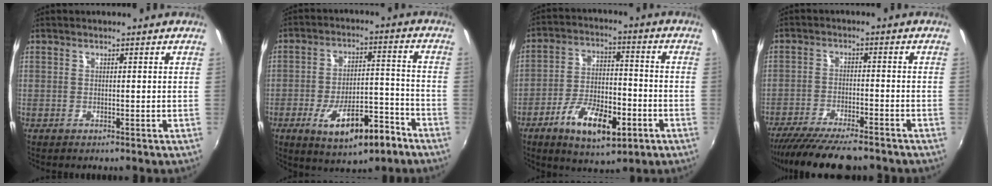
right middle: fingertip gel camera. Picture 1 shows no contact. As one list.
[{"total": 13.0, "force": [-7.2, 4.8, 9.6], "torque": [-0.171, 0.006, -0.100]}, {"total": 13.7, "force": [-6.6, 5.8, 10.5], "torque": [-0.202, -0.005, -0.104]}, {"total": 13.5, "force": [-11.5, 2.0, 6.7], "torque": [-0.141, -0.034, -0.188]}]